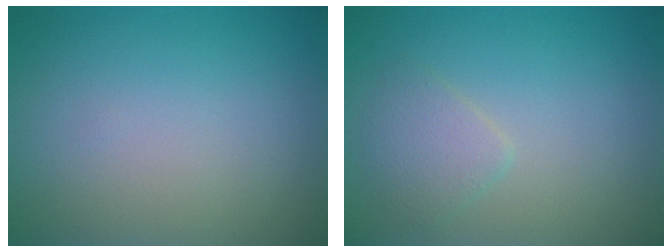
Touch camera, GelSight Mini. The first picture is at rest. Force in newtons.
{"total": 1.8, "press": 1.8, "slide": 0.0}